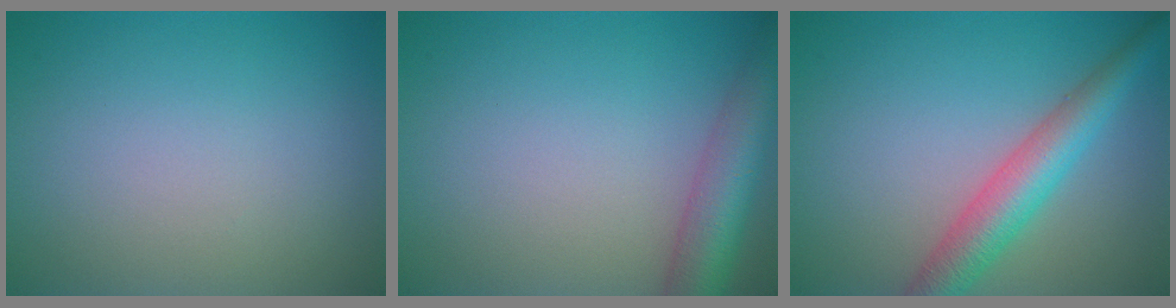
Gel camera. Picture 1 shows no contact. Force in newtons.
{"total": 5.7, "press": 5.7, "slide": 0.2}
{"total": 5.0, "press": 5.0, "slide": 0.2}